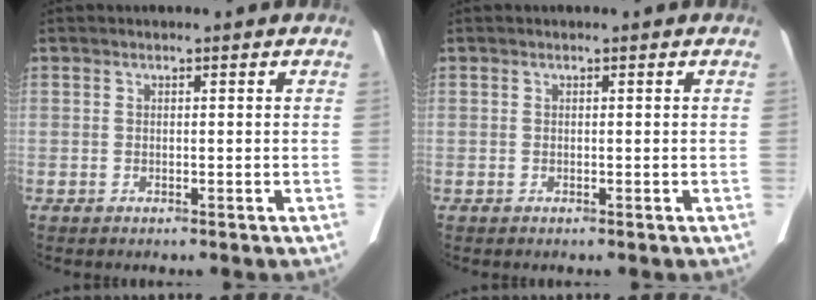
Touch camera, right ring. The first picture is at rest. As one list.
[{"total": 0.0}]